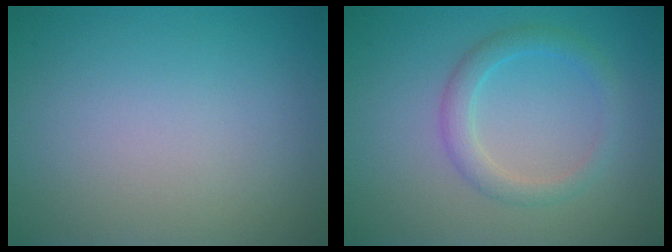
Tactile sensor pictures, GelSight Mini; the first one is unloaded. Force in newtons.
{"total": 2.5, "press": 2.4, "slide": 0.2}